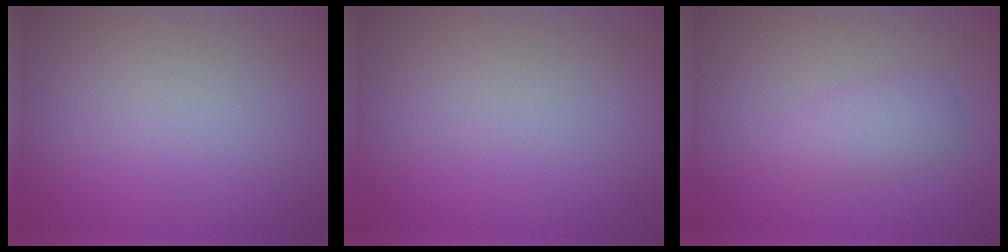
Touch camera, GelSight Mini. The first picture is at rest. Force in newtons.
{"total": 0.0}
{"total": 2.1, "press": 2.1, "slide": 0.1}